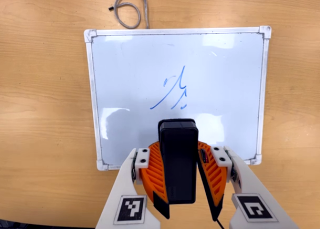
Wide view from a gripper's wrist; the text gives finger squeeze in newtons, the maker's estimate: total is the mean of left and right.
{"total": 11.5, "left": 10.2, "right": 12.9}